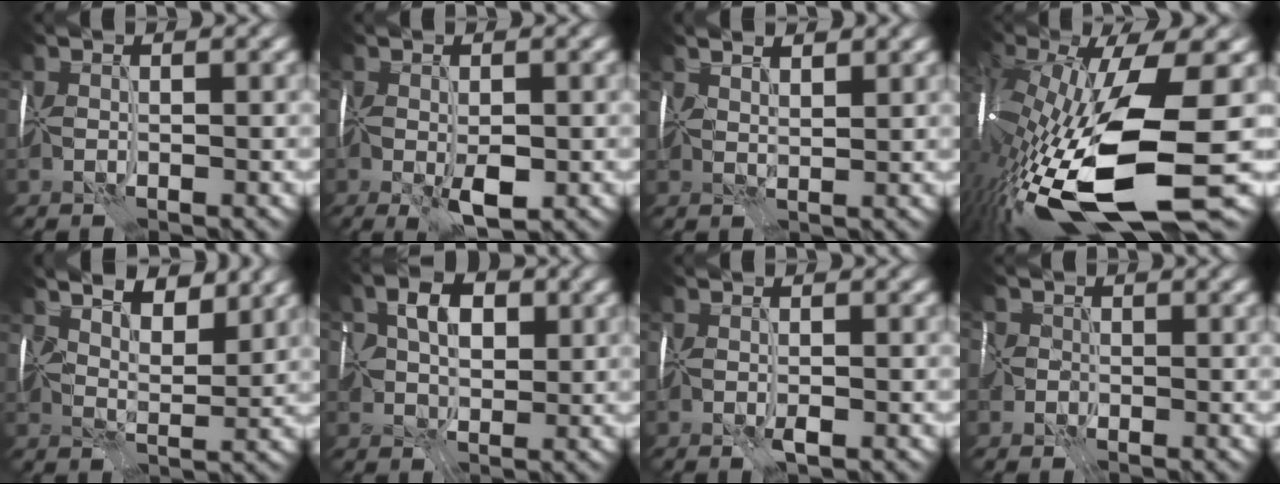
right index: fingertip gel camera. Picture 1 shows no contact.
{"total": 3.5, "force": [-1.3, 1.5, 2.9], "torque": [-0.058, -0.011, -0.017]}
{"total": 2.1, "force": [1.8, 0.6, 1.0], "torque": [-0.021, 0.007, 0.028]}
{"total": 16.3, "force": [-5.8, 4.3, 14.6], "torque": [-0.292, -0.049, -0.087]}
{"total": 5.7, "force": [4.2, 2.3, 3.1], "torque": [-0.042, 0.003, 0.052]}
{"total": 4.7, "force": [1.1, 3.3, 3.2], "torque": [-0.050, 0.003, 0.013]}
{"total": 0.9, "force": [-0.6, 0.3, 0.6], "torque": [-0.017, -0.007, -0.010]}
{"total": 4.1, "force": [-1.3, 3.5, 1.7], "torque": [-0.041, 0.002, -0.030]}